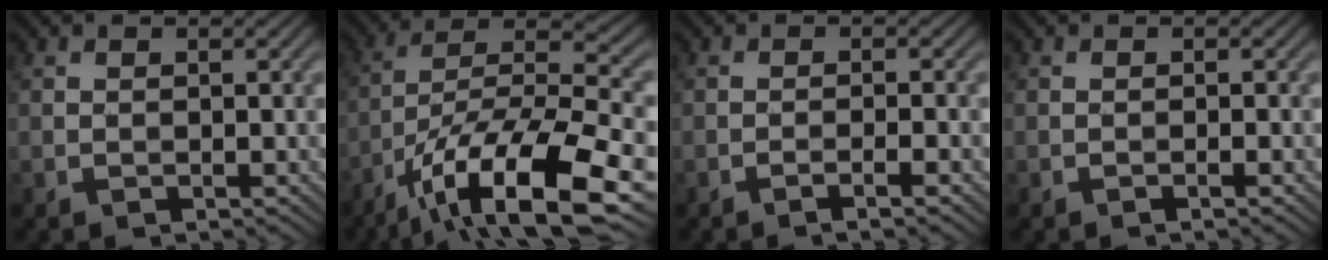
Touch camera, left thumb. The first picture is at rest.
{"total": 16.7, "force": [-9.5, 5.1, 12.8], "torque": [-0.235, -0.009, -0.171]}
{"total": 2.4, "force": [-1.4, 0.2, 2.0], "torque": [-0.028, 0.010, -0.033]}
{"total": 0.8, "force": [-0.5, -0.1, 0.6], "torque": [-0.011, 0.003, -0.012]}